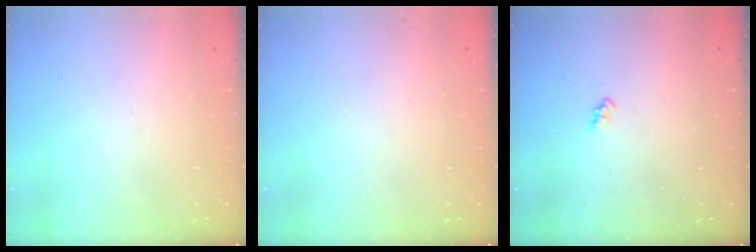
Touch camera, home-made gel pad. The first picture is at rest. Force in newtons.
{"total": 0.0}
{"total": 2.4, "press": 2.4, "slide": 0.4}